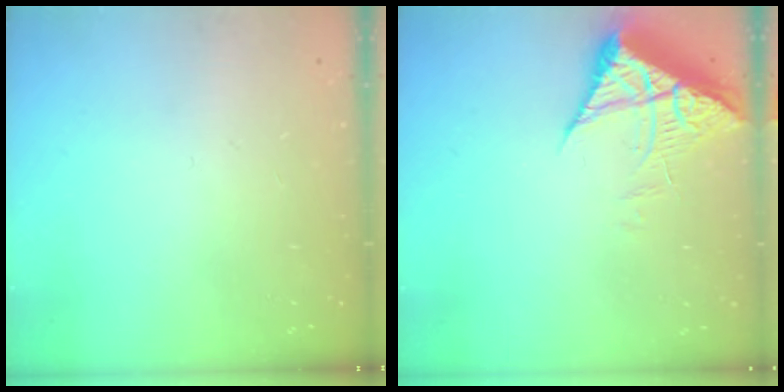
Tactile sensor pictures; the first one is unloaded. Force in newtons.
{"total": 7.2, "press": 7.2, "slide": 0.8}